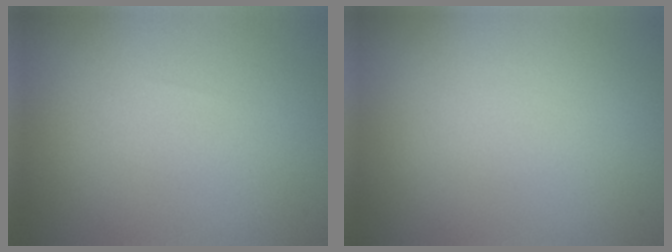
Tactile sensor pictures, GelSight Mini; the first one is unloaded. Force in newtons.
{"total": 0.0}